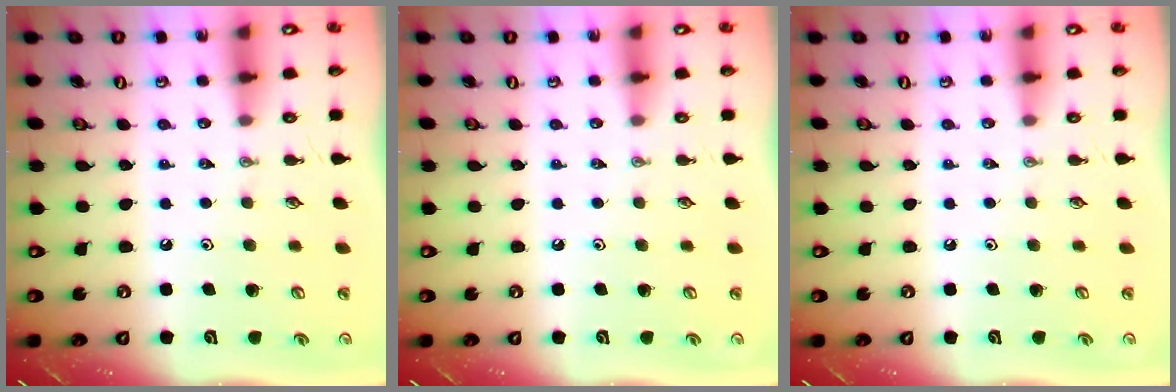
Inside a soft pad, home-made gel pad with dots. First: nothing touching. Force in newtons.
{"total": 0.0}
{"total": 0.0}